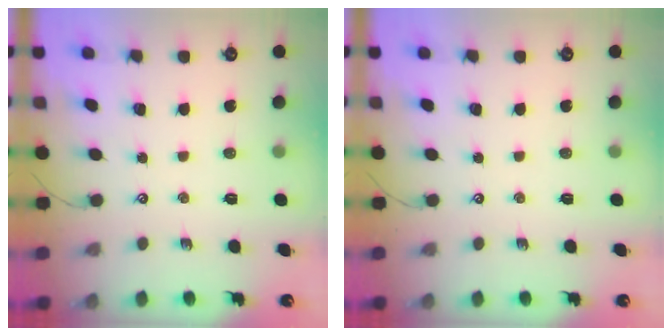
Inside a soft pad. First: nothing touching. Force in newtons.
{"total": 0.0}